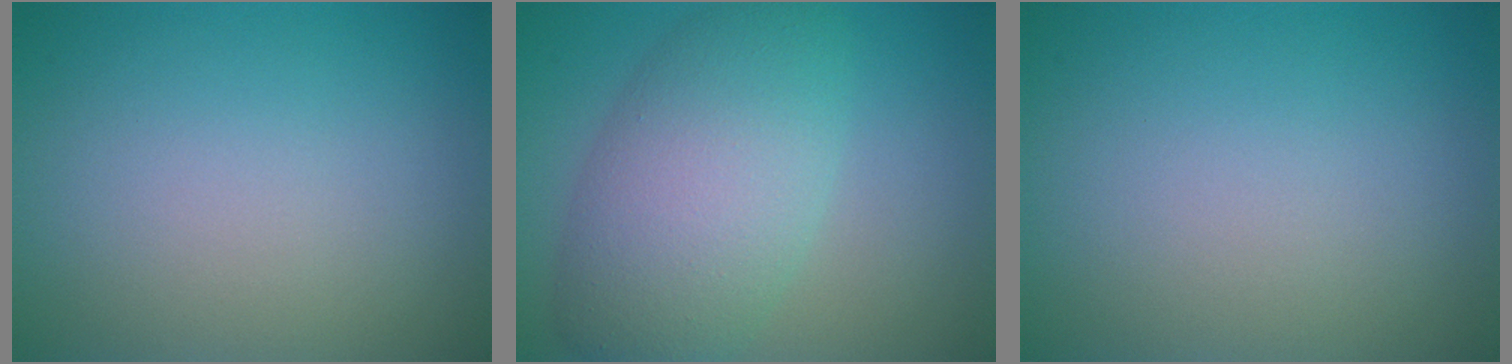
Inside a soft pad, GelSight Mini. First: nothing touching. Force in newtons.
{"total": 7.7, "press": 7.7, "slide": 0.3}
{"total": 0.0}